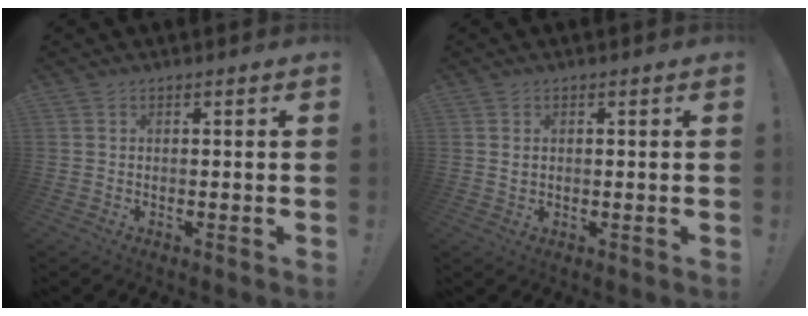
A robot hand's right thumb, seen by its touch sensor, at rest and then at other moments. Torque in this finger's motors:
{"motor_torque": [-0.17, 0.12, -0.09, 0.40, 0.02]}